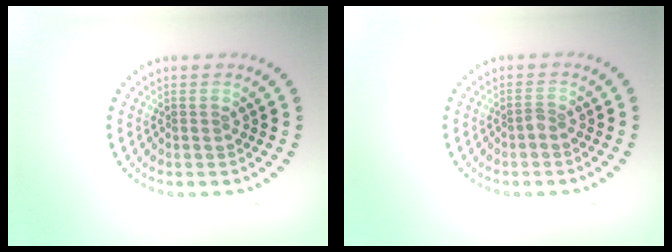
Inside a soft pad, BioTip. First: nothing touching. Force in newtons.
{"total": 0.8, "press": 0.5, "slide": 0.5}